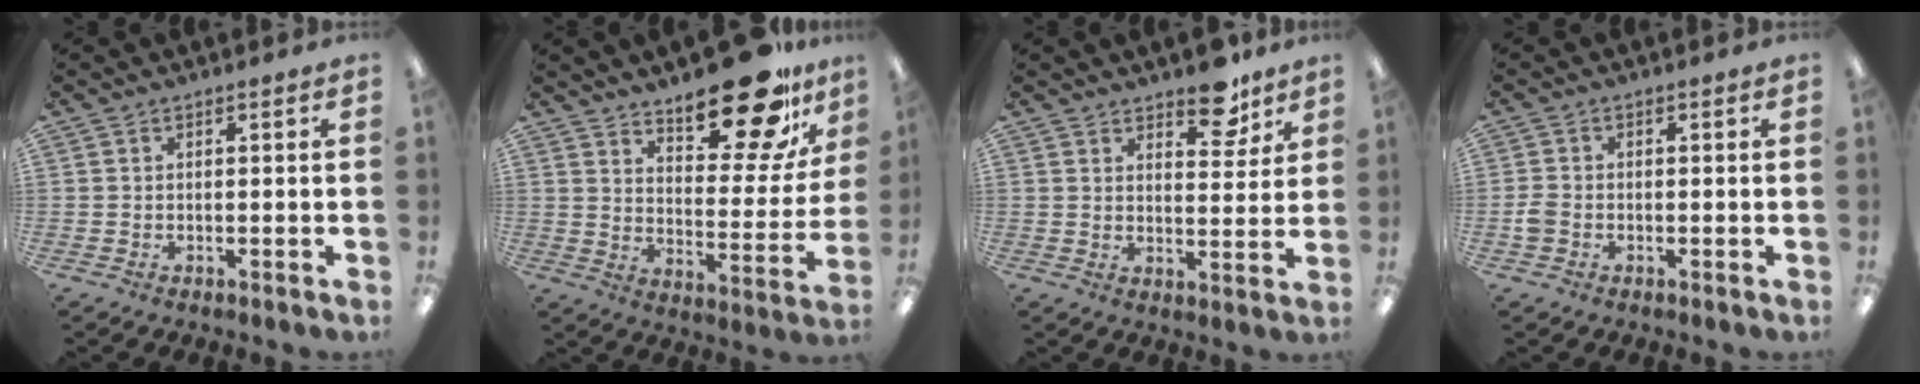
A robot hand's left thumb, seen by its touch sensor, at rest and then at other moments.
{"total": 20.1, "force": [15.4, 7.3, 10.7], "torque": [-0.137, -0.108, 0.254]}
{"total": 8.8, "force": [6.7, 3.9, 4.2], "torque": [-0.036, -0.043, 0.112]}
{"total": 2.5, "force": [-0.7, 1.9, 1.4], "torque": [-0.024, 0.006, -0.013]}